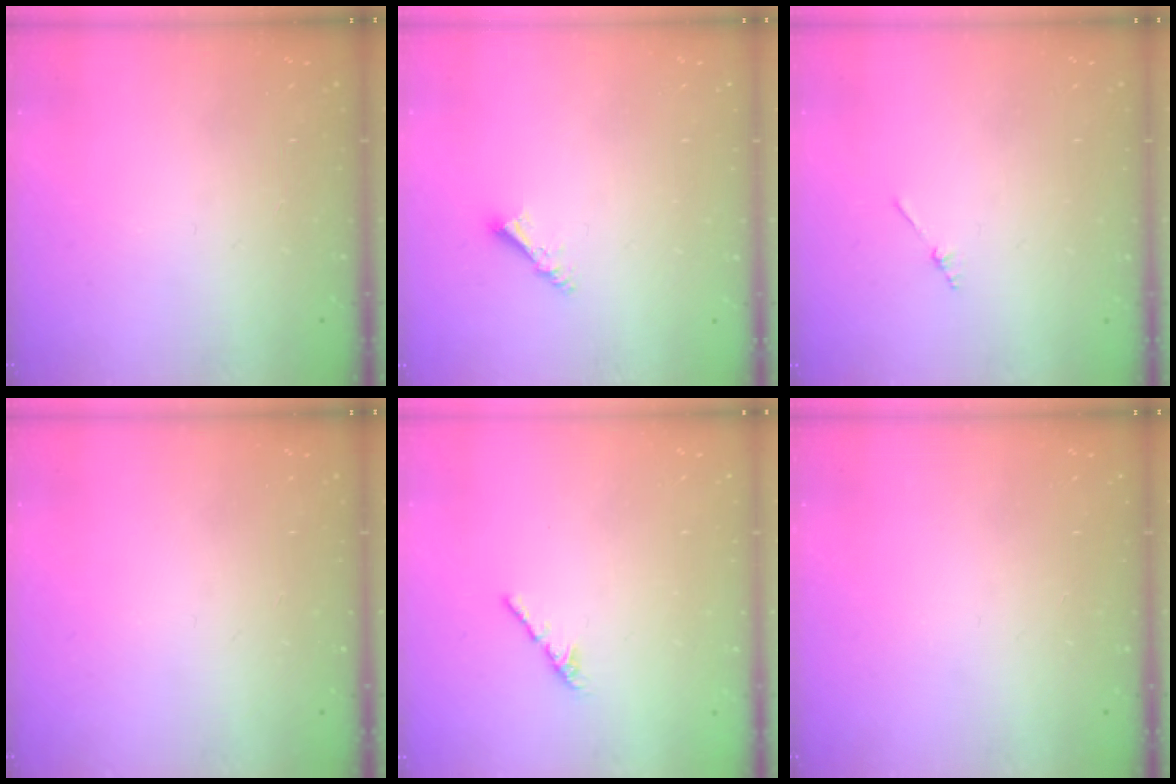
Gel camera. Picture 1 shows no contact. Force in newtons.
{"total": 3.9, "press": 3.9, "slide": 0.3}
{"total": 1.3, "press": 1.3, "slide": 0.3}
{"total": 0.0}
{"total": 2.4, "press": 2.3, "slide": 0.8}
{"total": 0.0}